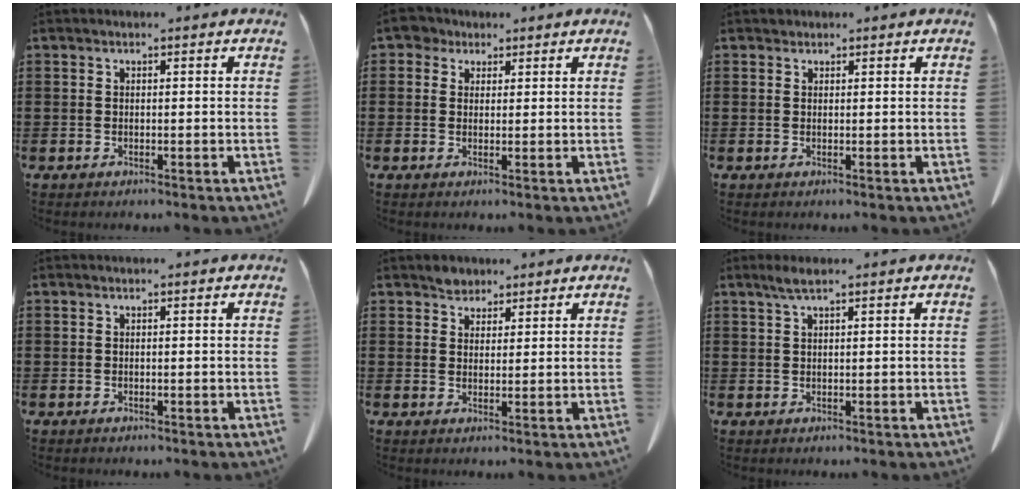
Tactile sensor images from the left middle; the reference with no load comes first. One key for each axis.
{"total": 2.9, "fx": 1.9, "fy": 2.0, "fz": 0.9, "tx": -0.021, "ty": 0.009, "tz": 0.033}
{"total": 0.6, "fx": 0.5, "fy": 0.4, "fz": 0.0, "tx": -0.001, "ty": 0.002, "tz": 0.009}
{"total": 0.0}
{"total": 2.6, "fx": 2.2, "fy": 1.3, "fz": 0.1, "tx": -0.009, "ty": 0.006, "tz": 0.044}
{"total": 2.0, "fx": 1.3, "fy": 0.2, "fz": 1.5, "tx": -0.032, "ty": 0.002, "tz": 0.023}